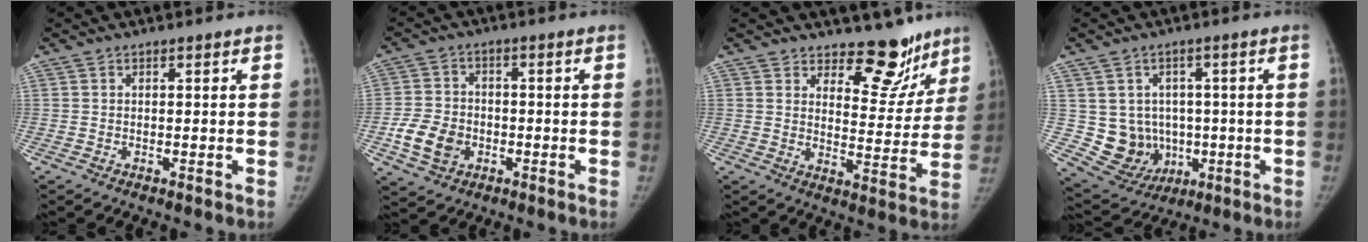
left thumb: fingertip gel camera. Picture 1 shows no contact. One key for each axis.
{"total": 8.4, "fx": -2.7, "fy": 6.5, "fz": 4.6, "tx": -0.074, "ty": 0.010, "tz": -0.048}
{"total": 11.2, "fx": 8.9, "fy": 5.4, "fz": 3.9, "tx": -0.002, "ty": -0.074, "tz": 0.124}
{"total": 10.1, "fx": -0.5, "fy": 9.1, "fz": 4.2, "tx": -0.035, "ty": 0.004, "tz": 0.018}